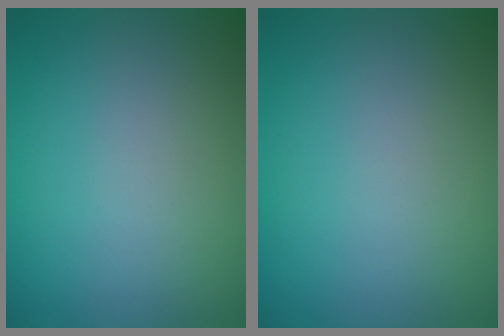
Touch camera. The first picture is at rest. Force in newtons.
{"total": 0.0}